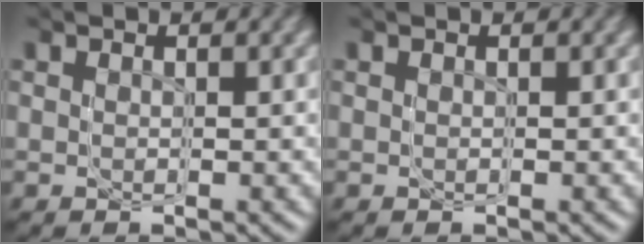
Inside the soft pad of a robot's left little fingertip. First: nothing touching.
{"total": 0.0}